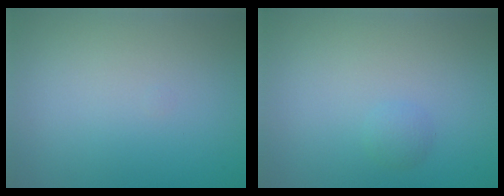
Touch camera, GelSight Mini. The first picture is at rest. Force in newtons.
{"total": 0.8, "press": 0.8, "slide": 0.0}